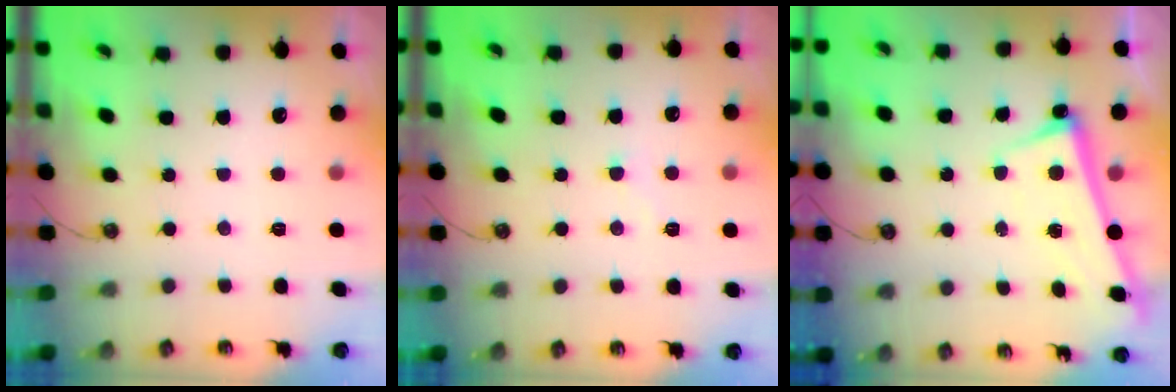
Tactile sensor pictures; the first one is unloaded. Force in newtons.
{"total": 2.2, "press": 2.2, "slide": 0.4}
{"total": 2.6, "press": 2.5, "slide": 0.7}